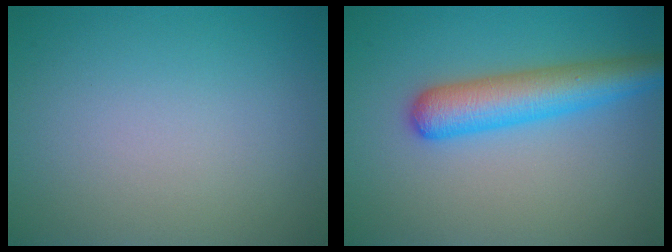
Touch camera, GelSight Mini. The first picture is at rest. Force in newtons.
{"total": 5.3, "press": 5.3, "slide": 0.2}